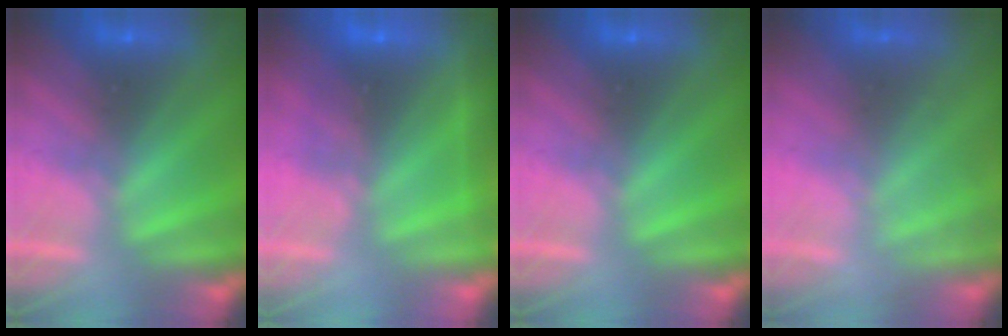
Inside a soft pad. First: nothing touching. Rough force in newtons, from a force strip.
{"total": 2.2}
{"total": 0.0}
{"total": 2.6}